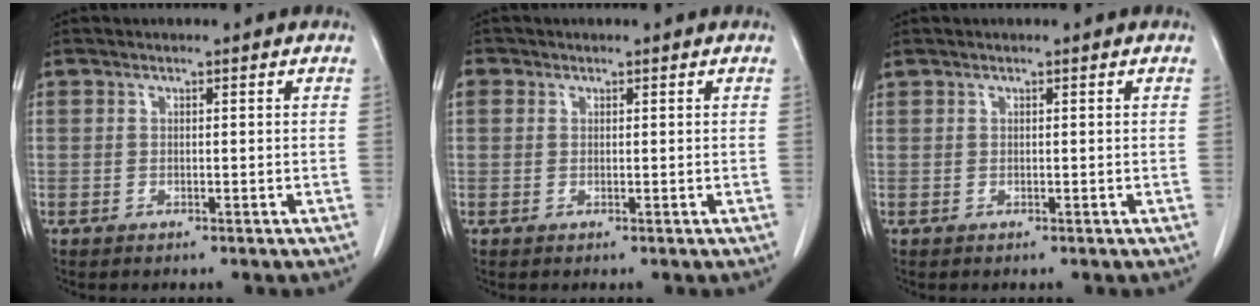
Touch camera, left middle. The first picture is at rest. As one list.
[{"total": 1.7, "force": [0.7, 1.5, 0.4], "torque": [-0.004, 0.011, 0.011]}, {"total": 0.0}]